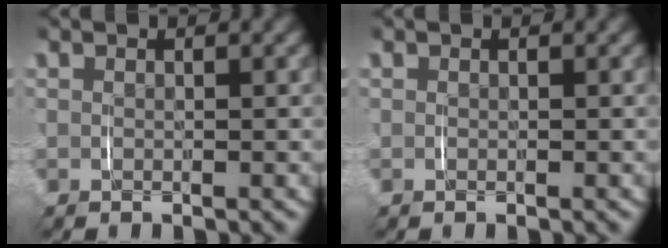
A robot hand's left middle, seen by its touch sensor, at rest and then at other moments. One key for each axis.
{"total": 0.0}